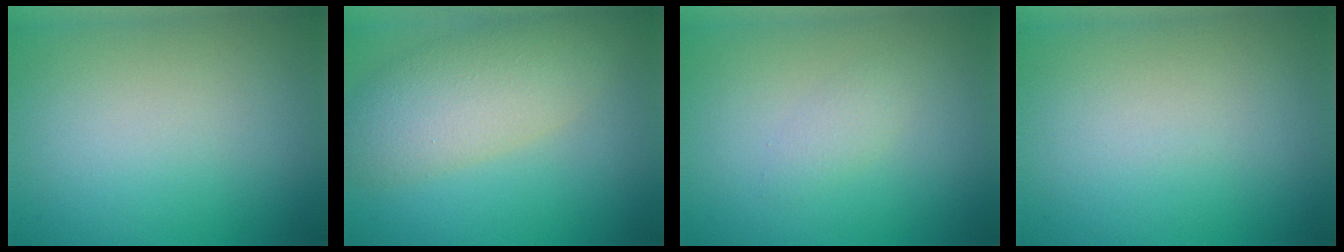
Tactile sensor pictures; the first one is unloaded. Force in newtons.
{"total": 6.2, "press": 6.2, "slide": 0.3}
{"total": 1.3, "press": 1.3, "slide": 0.0}
{"total": 0.0}